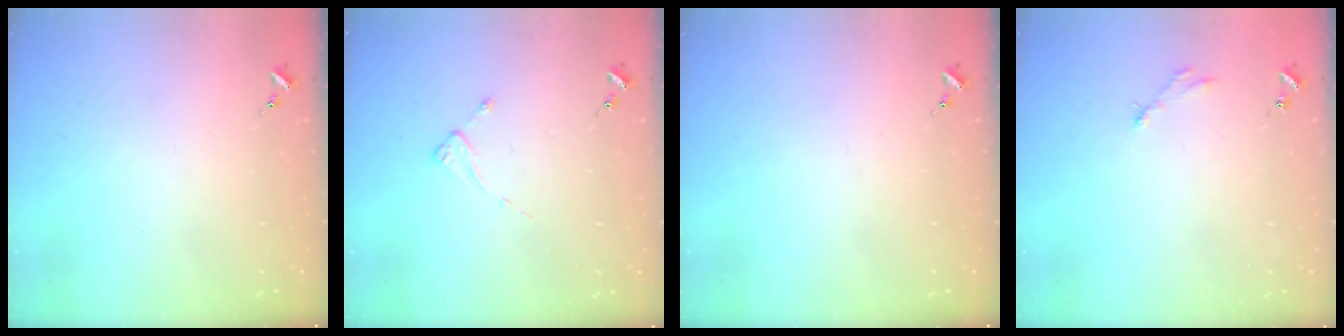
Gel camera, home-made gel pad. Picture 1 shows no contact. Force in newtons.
{"total": 2.4, "press": 2.4, "slide": 0.3}
{"total": 0.0}
{"total": 2.5, "press": 2.5, "slide": 0.3}